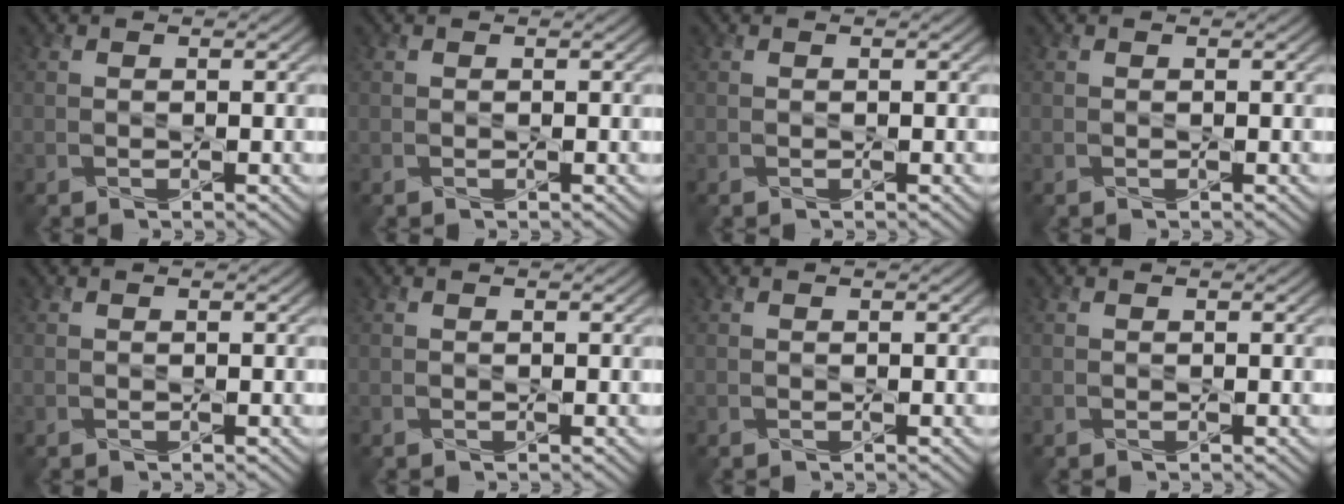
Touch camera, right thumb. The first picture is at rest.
{"total": 0.0}
{"total": 0.0}
{"total": 0.0}
{"total": 0.0}
{"total": 0.0}
{"total": 0.0}
{"total": 0.0}